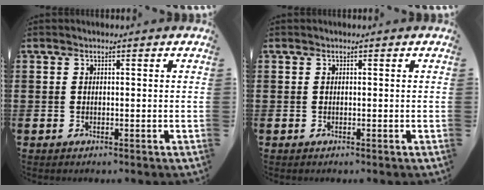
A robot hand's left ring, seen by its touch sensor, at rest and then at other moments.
{"total": 0.0}